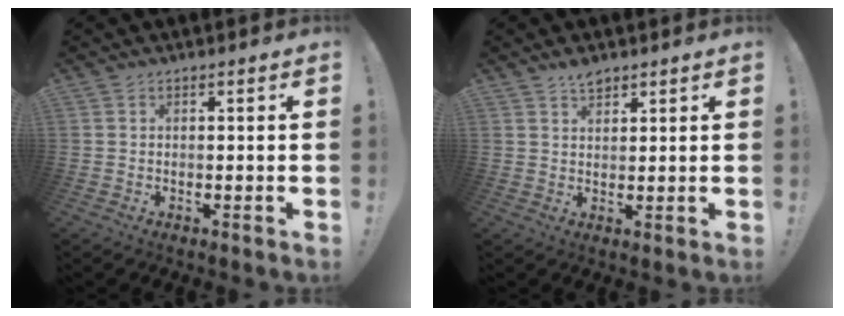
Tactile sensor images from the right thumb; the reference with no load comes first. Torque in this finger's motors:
{"motor_torque": [-0.27, -0.37, 0.17, -0.04, 0.00]}